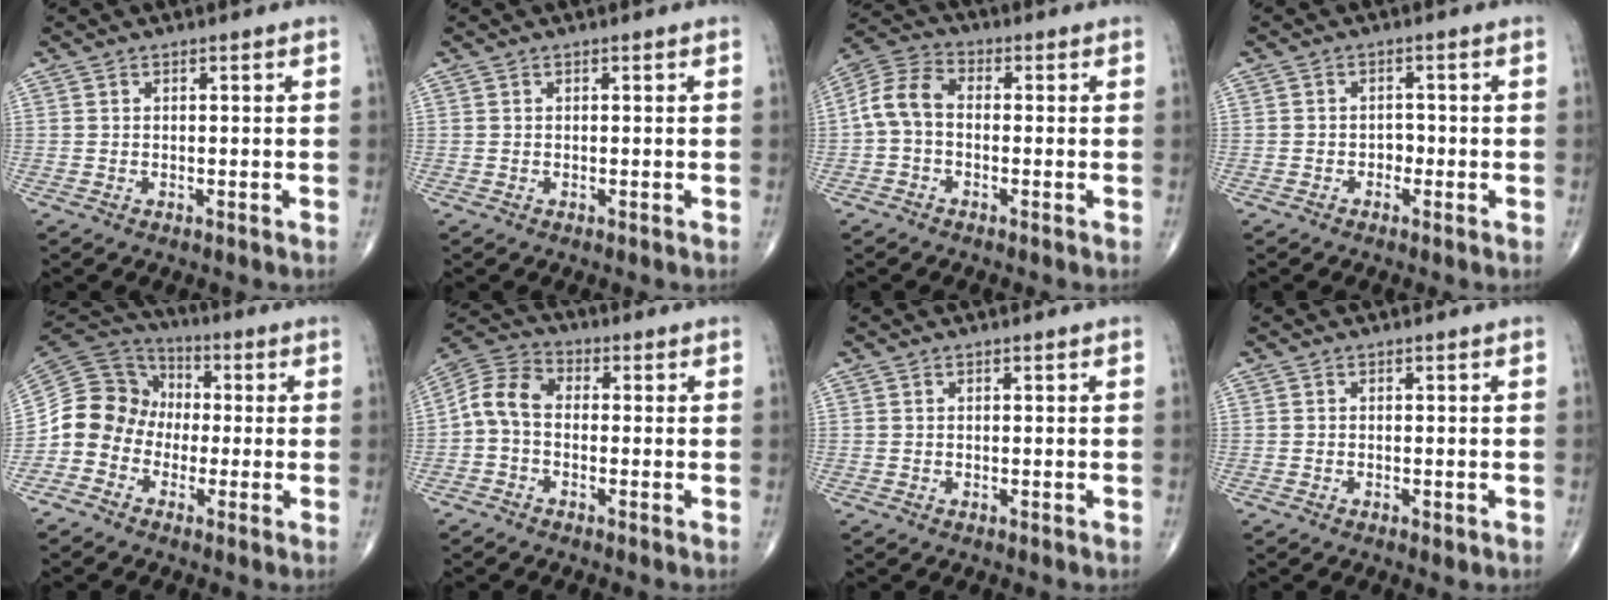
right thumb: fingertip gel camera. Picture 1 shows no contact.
{"total": 0.0}
{"total": 7.2, "force": [-0.8, 4.8, 5.4], "torque": [-0.104, 0.025, -0.030]}
{"total": 1.6, "force": [-0.7, 1.3, 0.7], "torque": [0.001, 0.007, -0.018]}
{"total": 11.0, "force": [-2.6, 9.8, 4.0], "torque": [-0.059, 0.058, -0.060]}
{"total": 7.2, "force": [-1.0, 4.9, 5.2], "torque": [-0.095, 0.026, -0.036]}
{"total": 0.0}
{"total": 0.9, "force": [-0.4, 0.4, 0.7], "torque": [-0.015, -0.003, -0.006]}